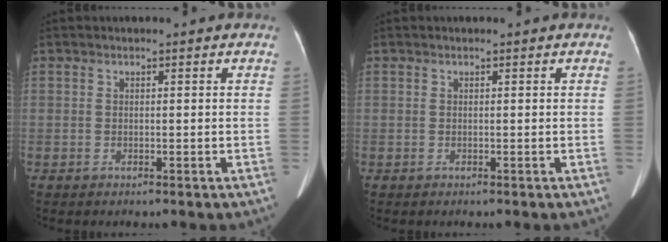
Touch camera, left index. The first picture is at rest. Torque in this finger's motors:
{"motor_torque": [0.00, 0.01, 0.00, 0.00]}